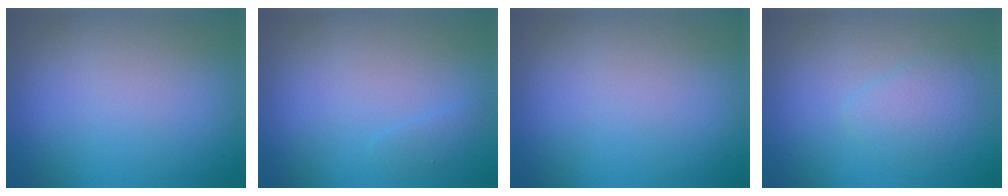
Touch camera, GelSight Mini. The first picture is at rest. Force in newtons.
{"total": 0.8, "press": 0.8, "slide": 0.1}
{"total": 0.0}
{"total": 2.1, "press": 2.1, "slide": 0.1}